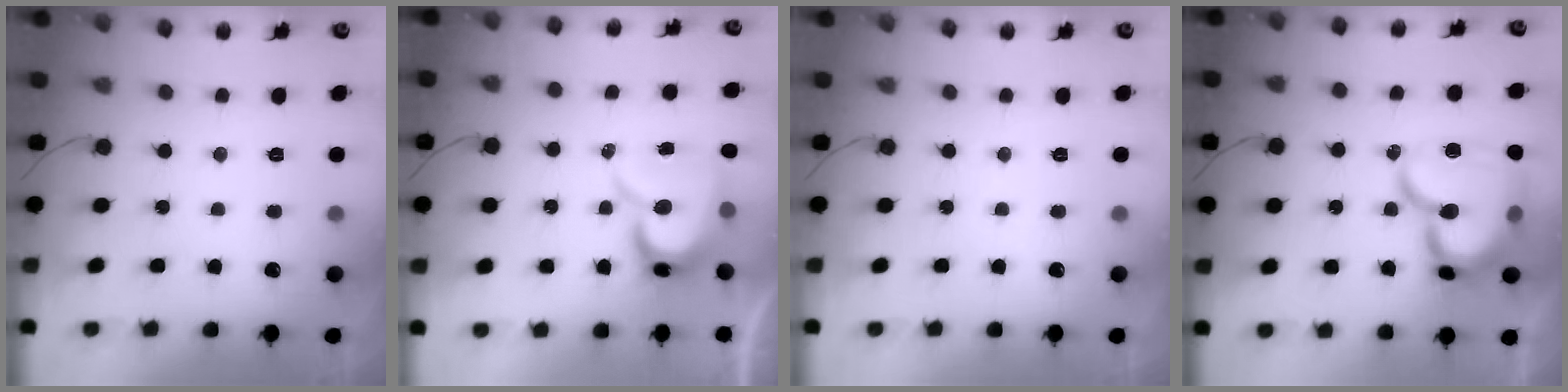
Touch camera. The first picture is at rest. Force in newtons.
{"total": 13.6, "press": 13.5, "slide": 1.5}
{"total": 0.0}
{"total": 21.2, "press": 21.1, "slide": 1.5}